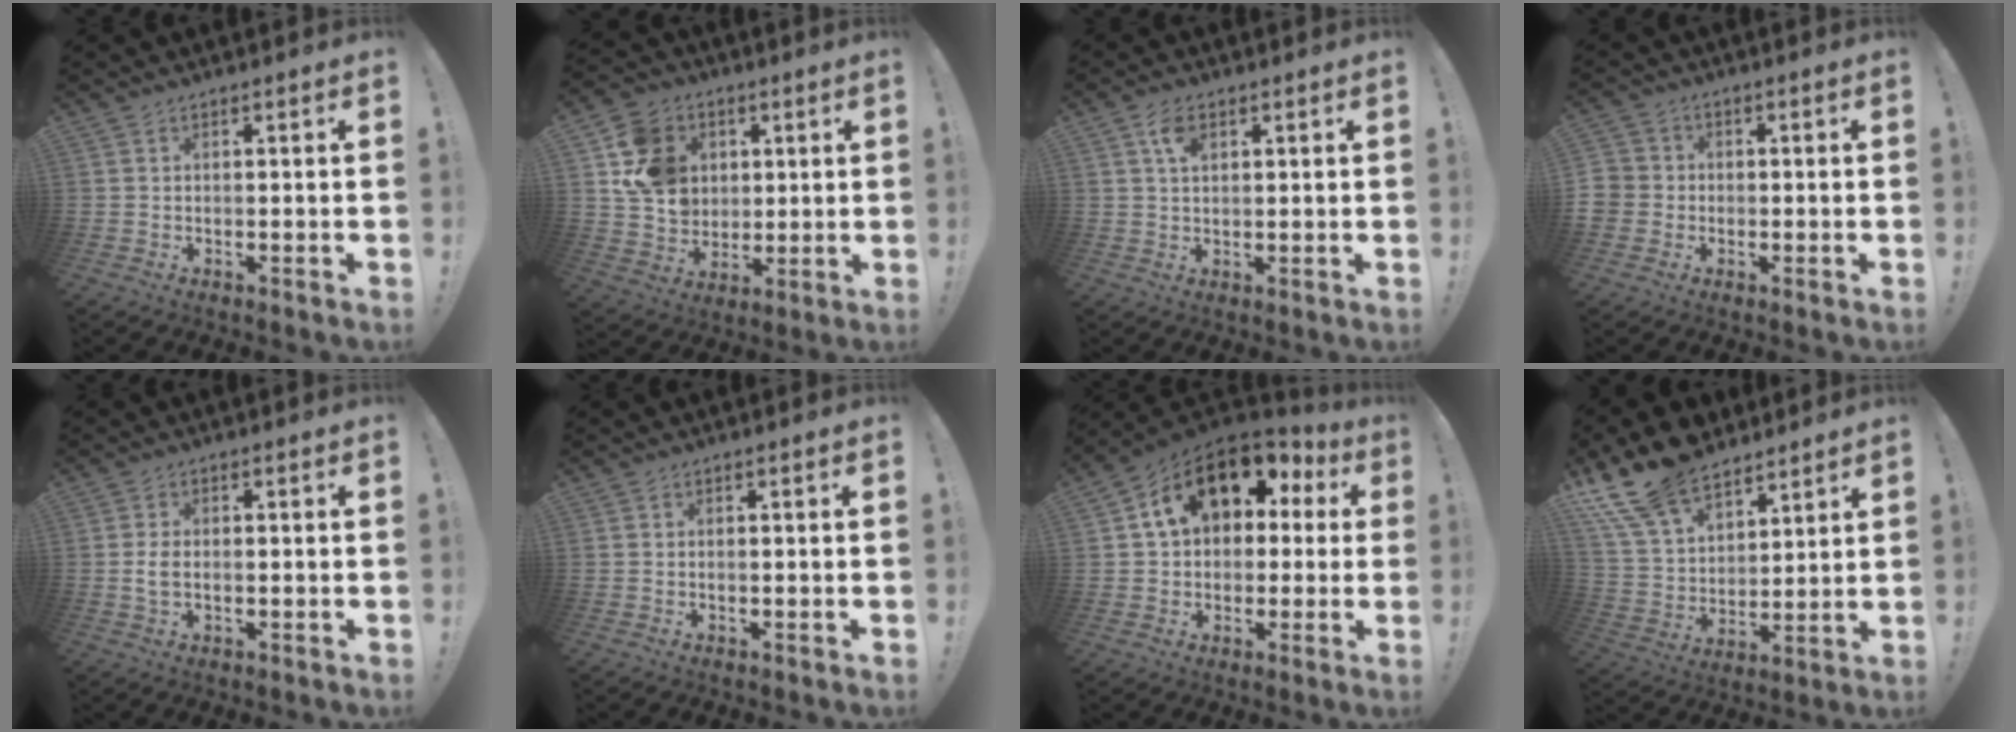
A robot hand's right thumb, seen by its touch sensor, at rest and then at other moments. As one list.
[{"total": 14.7, "force": [4.3, 12.5, 6.4], "torque": [-0.100, -0.006, 0.092]}, {"total": 4.9, "force": [2.3, 2.8, 3.3], "torque": [-0.048, -0.005, 0.038]}, {"total": 4.4, "force": [-0.6, 4.2, 1.3], "torque": [-0.028, 0.008, -0.011]}, {"total": 3.3, "force": [-0.3, 1.8, 2.7], "torque": [-0.048, 0.001, -0.008]}, {"total": 0.0}, {"total": 16.1, "force": [6.4, 10.7, 10.1], "torque": [-0.157, -0.020, 0.113]}, {"total": 17.4, "force": [13.2, 8.9, 7.0], "torque": [-0.132, -0.089, 0.250]}]